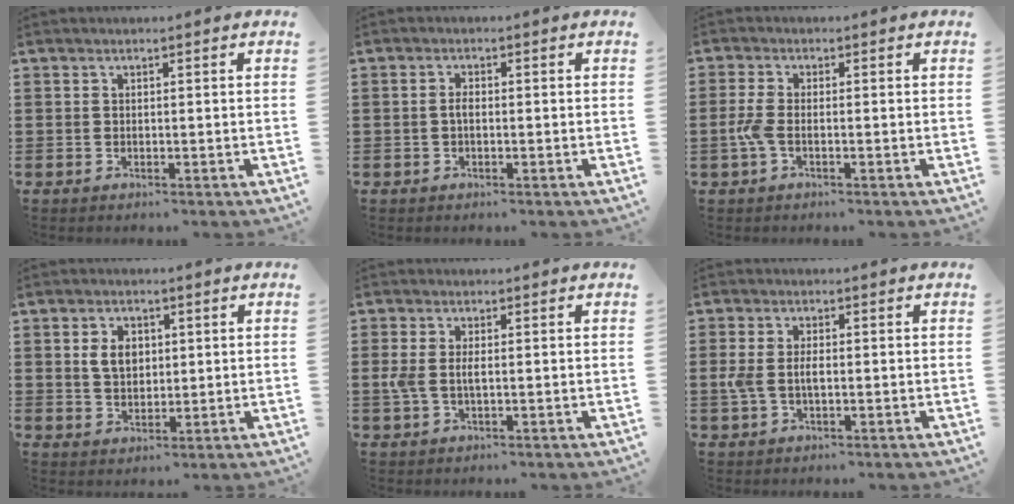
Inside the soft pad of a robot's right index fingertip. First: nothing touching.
{"total": 1.5, "force": [-0.3, 0.6, 1.3], "torque": [-0.032, -0.001, -0.009]}
{"total": 3.0, "force": [-1.0, 1.1, 2.6], "torque": [-0.074, -0.008, -0.025]}
{"total": 4.1, "force": [0.9, 2.9, 2.8], "torque": [-0.062, 0.012, 0.014]}
{"total": 2.8, "force": [-0.2, 1.3, 2.5], "torque": [-0.070, -0.004, -0.011]}
{"total": 3.4, "force": [-0.3, 1.7, 2.9], "torque": [-0.077, -0.004, -0.012]}